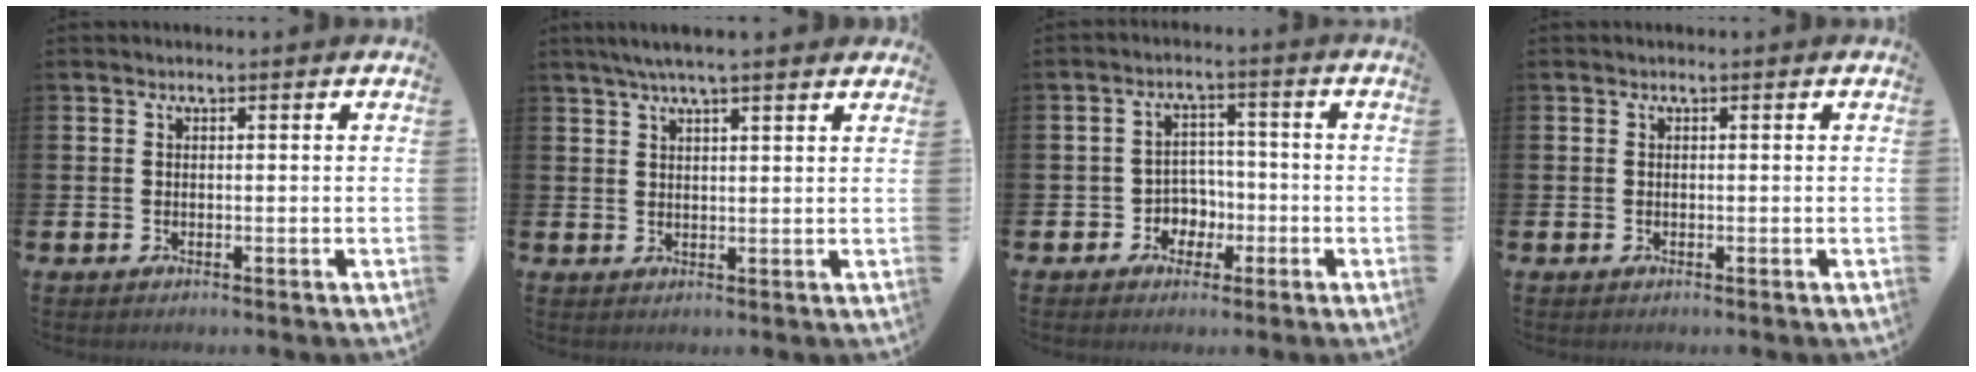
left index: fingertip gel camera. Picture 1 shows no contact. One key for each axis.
{"total": 4.5, "fx": 3.8, "fy": 0.2, "fz": 2.3, "tx": -0.052, "ty": -0.003, "tz": 0.068}
{"total": 3.7, "fx": -1.4, "fy": 3.4, "fz": 0.6, "tx": -0.031, "ty": 0.005, "tz": -0.034}
{"total": 0.0}